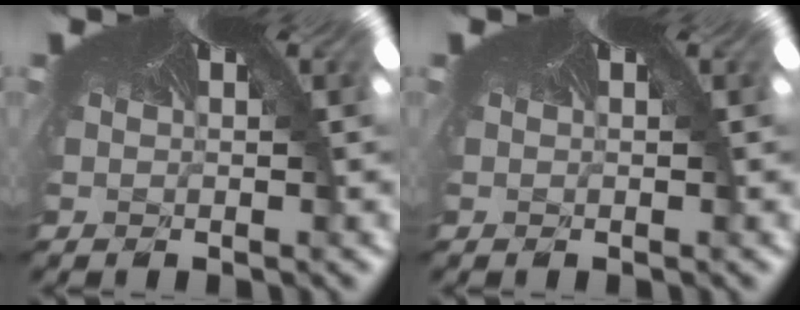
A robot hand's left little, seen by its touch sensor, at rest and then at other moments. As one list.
[{"total": 0.0}]